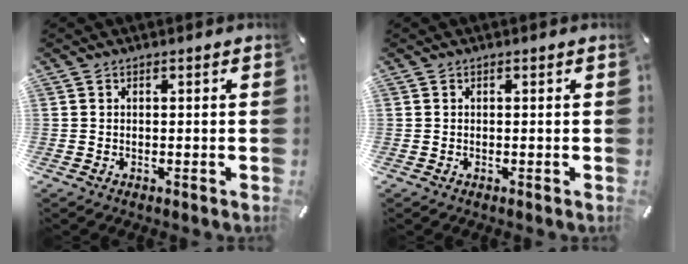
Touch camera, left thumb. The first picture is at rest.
{"total": 0.0}